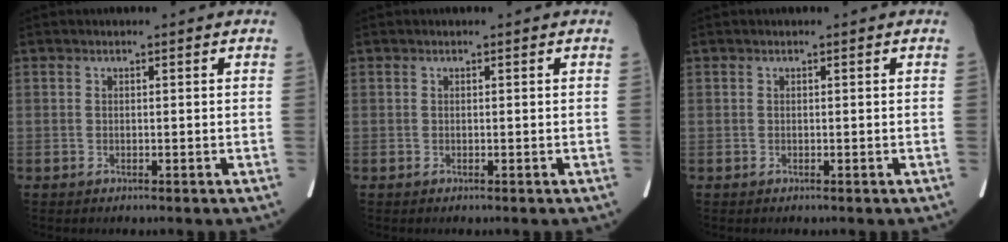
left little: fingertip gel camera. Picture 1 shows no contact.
{"total": 0.0}
{"total": 0.0}